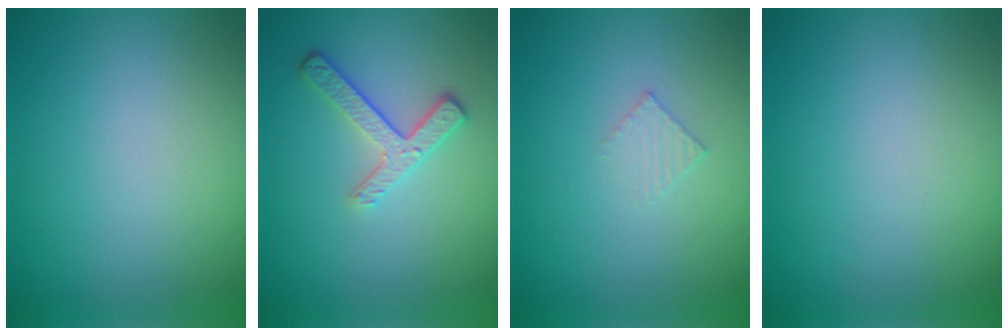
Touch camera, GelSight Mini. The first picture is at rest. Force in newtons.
{"total": 2.7, "press": 2.3, "slide": 1.5}
{"total": 1.1, "press": 1.1, "slide": 0.0}
{"total": 0.0}